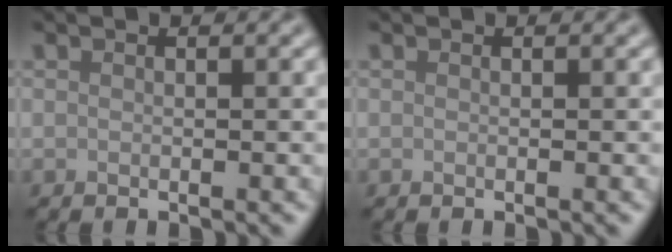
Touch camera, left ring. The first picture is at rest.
{"total": 0.0}